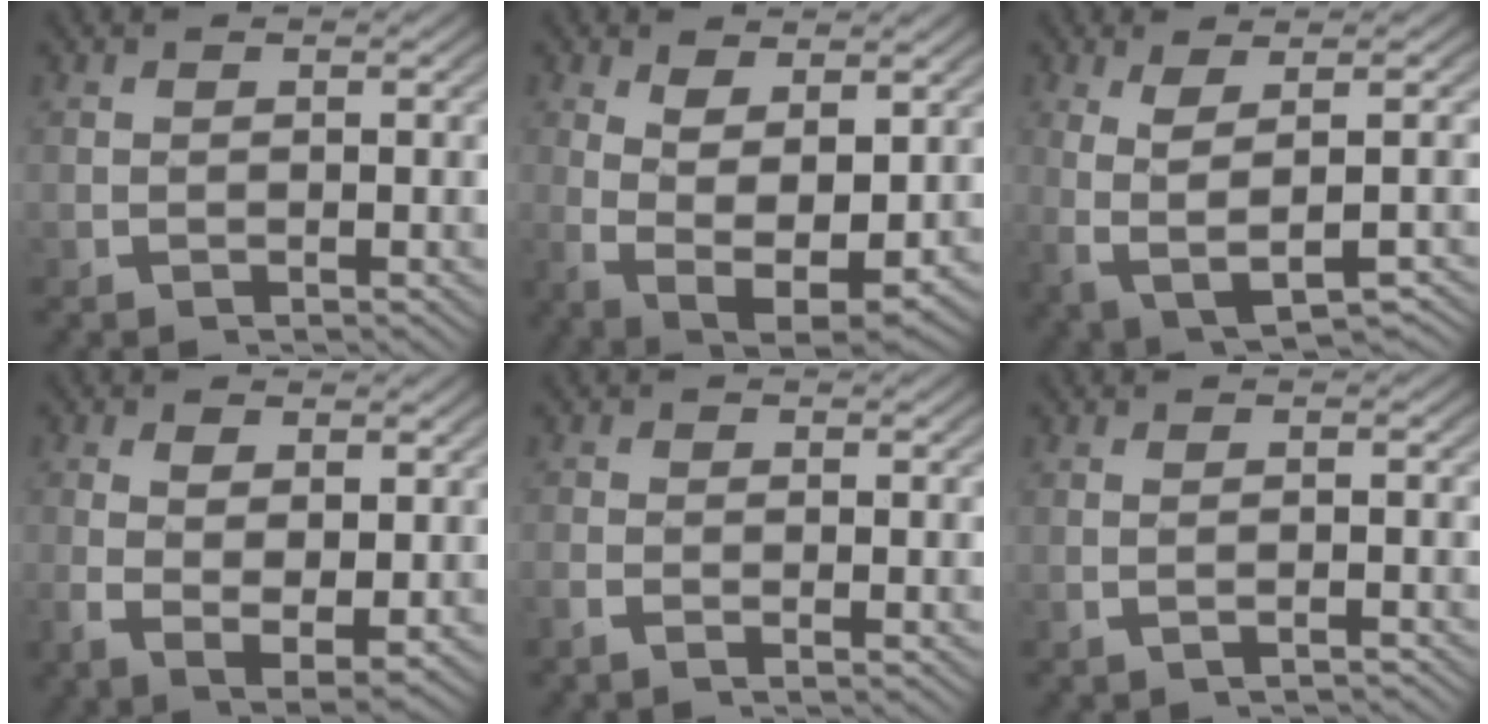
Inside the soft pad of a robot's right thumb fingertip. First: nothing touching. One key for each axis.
{"total": 8.3, "fx": -1.1, "fy": 5.2, "fz": 6.4, "tx": -0.140, "ty": -0.047, "tz": 0.002}
{"total": 7.5, "fx": -0.5, "fy": 3.7, "fz": 6.5, "tx": -0.149, "ty": -0.023, "tz": 0.015}
{"total": 5.3, "fx": -0.5, "fy": 3.0, "fz": 4.4, "tx": -0.102, "ty": -0.030, "tz": 0.010}
{"total": 1.0, "fx": -0.5, "fy": 0.2, "fz": 0.9, "tx": -0.022, "ty": -0.003, "tz": -0.012}
{"total": 1.4, "fx": -0.7, "fy": -0.1, "fz": 1.3, "tx": -0.032, "ty": 0.003, "tz": -0.008}